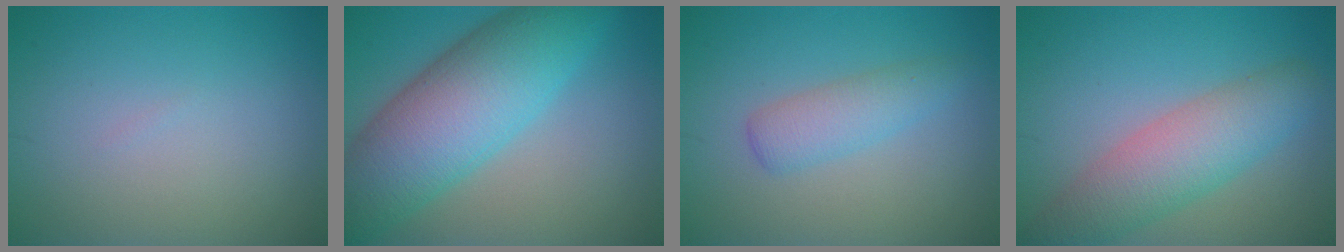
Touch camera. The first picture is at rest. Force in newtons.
{"total": 10.6, "press": 10.6, "slide": 0.1}
{"total": 2.8, "press": 2.8, "slide": 0.0}
{"total": 5.8, "press": 5.8, "slide": 0.2}